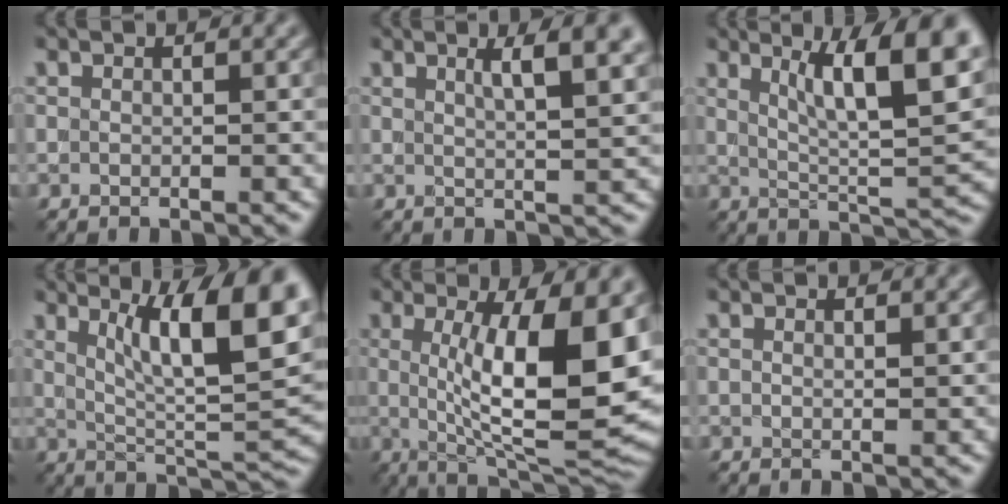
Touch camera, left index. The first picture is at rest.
{"total": 5.4, "force": [2.8, 1.5, 4.3], "torque": [-0.032, 0.012, 0.030]}
{"total": 10.5, "force": [4.9, 2.8, 8.8], "torque": [-0.110, 0.002, 0.075]}
{"total": 11.5, "force": [5.3, 2.9, 9.8], "torque": [-0.129, -0.003, 0.084]}
{"total": 12.8, "force": [1.6, 3.5, 12.2], "torque": [-0.160, -0.007, 0.028]}
{"total": 0.9, "force": [0.9, 0.0, 0.0], "torque": [0.002, 0.001, 0.012]}